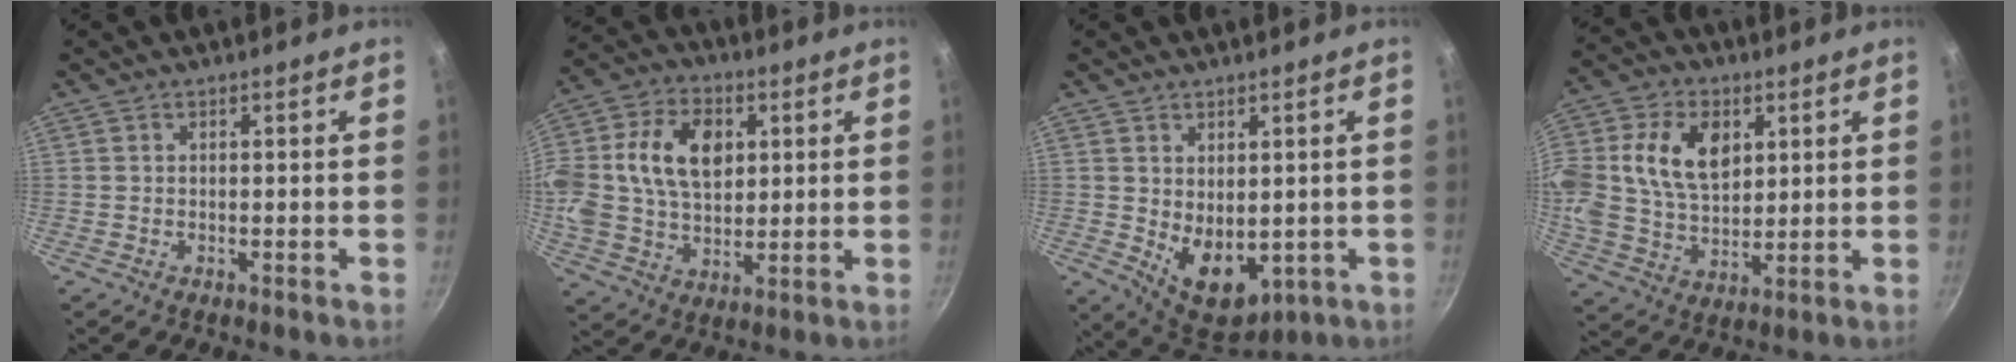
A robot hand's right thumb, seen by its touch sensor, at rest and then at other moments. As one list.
[{"total": 20.0, "force": [3.9, 14.1, 13.6], "torque": [-0.267, 0.021, 0.066]}, {"total": 9.6, "force": [-0.1, 6.4, 7.2], "torque": [-0.079, -0.022, 0.023]}, {"total": 18.1, "force": [4.7, 12.7, 12.0], "torque": [-0.230, 0.008, 0.087]}]